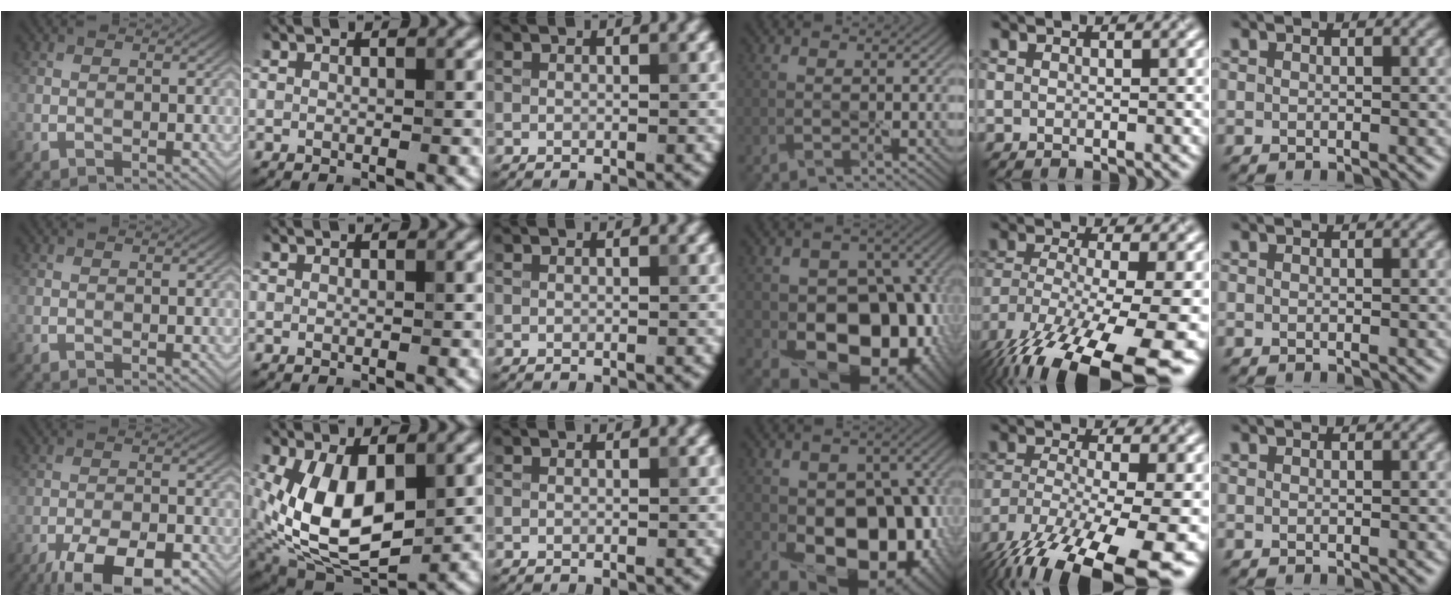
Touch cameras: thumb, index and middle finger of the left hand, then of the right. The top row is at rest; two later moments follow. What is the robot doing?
{"motion": "peel", "object": "envelope seal"}